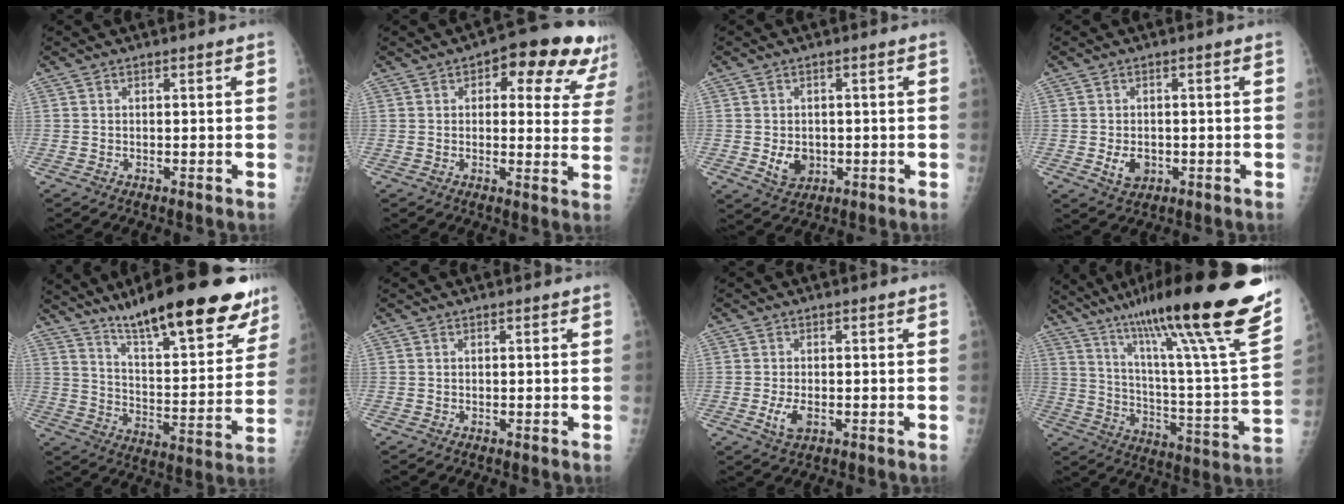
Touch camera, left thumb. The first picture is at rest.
{"total": 15.2, "force": [8.3, 7.2, 10.5], "torque": [-0.079, -0.015, 0.088]}
{"total": 4.8, "force": [-0.8, 3.7, 2.9], "torque": [-0.030, 0.001, -0.003]}
{"total": 4.1, "force": [-1.1, 2.9, 2.7], "torque": [-0.035, 0.003, -0.010]}
{"total": 24.6, "force": [17.5, 6.0, 16.3], "torque": [-0.208, -0.071, 0.269]}
{"total": 0.0}
{"total": 3.9, "force": [-1.1, 1.9, 3.2], "torque": [-0.066, 0.002, -0.018]}
{"total": 31.3, "force": [21.3, 2.2, 22.8], "torque": [-0.342, -0.081, 0.327]}